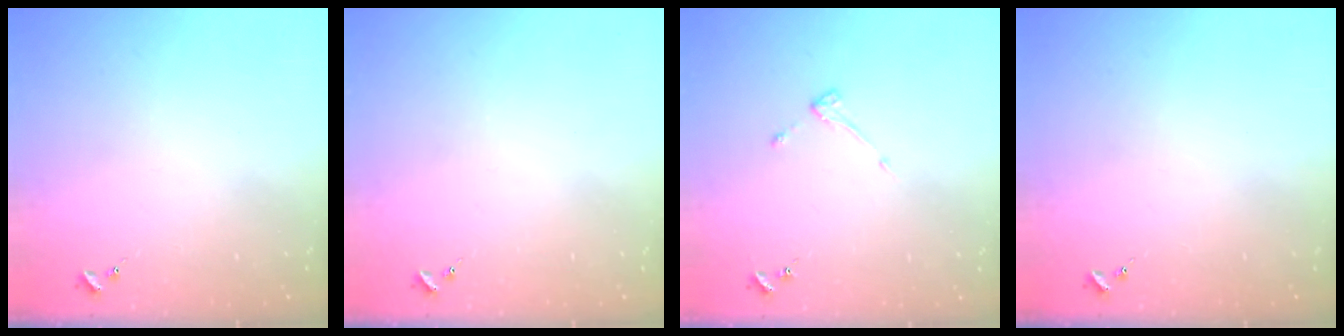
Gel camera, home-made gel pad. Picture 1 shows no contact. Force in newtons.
{"total": 0.0}
{"total": 2.9, "press": 2.9, "slide": 0.5}
{"total": 0.0}